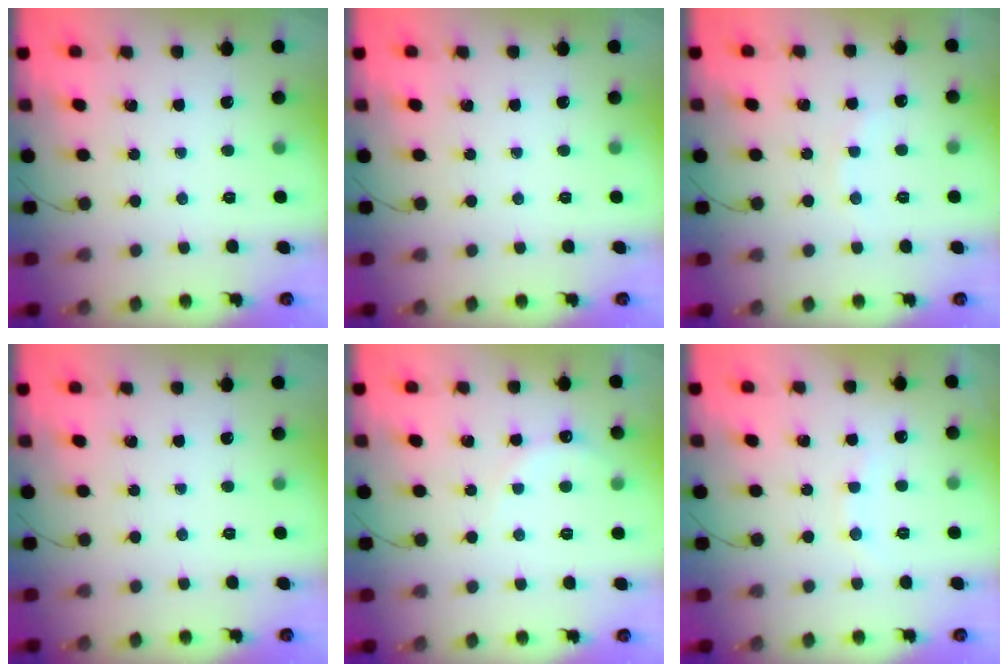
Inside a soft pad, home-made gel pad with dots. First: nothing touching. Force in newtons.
{"total": 0.0}
{"total": 4.1, "press": 3.9, "slide": 1.1}
{"total": 0.0}
{"total": 3.8, "press": 3.6, "slide": 0.9}
{"total": 5.4, "press": 5.4, "slide": 0.7}